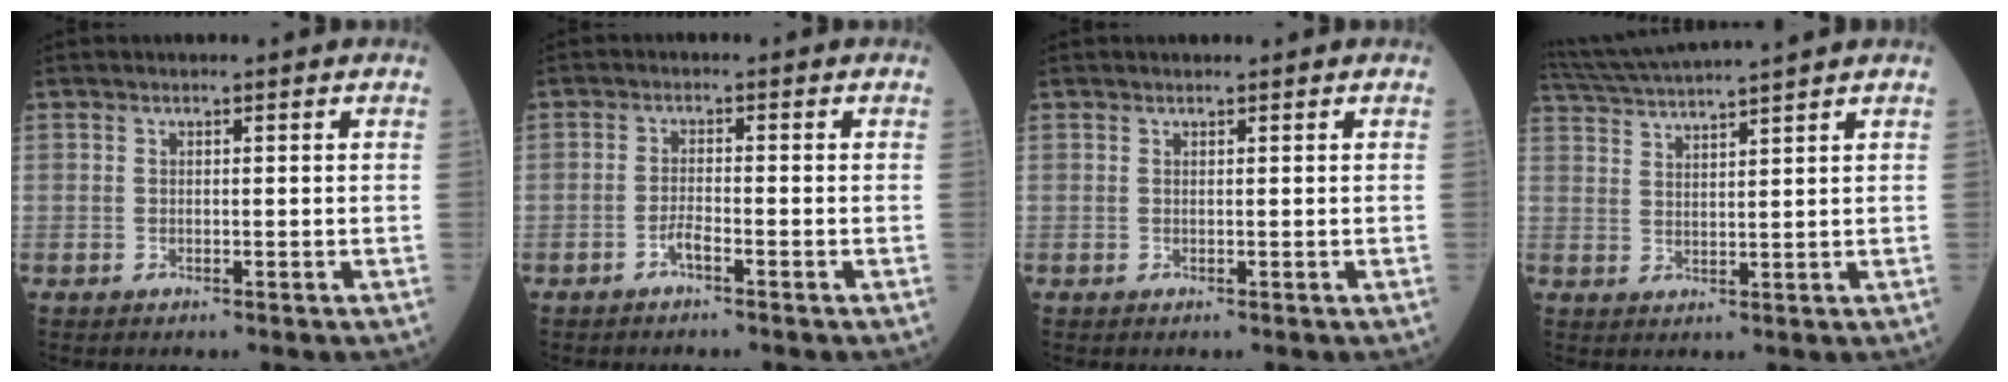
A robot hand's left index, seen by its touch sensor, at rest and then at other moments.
{"total": 1.6, "force": [-1.2, 0.0, 1.2], "torque": [-0.024, 0.001, -0.024]}
{"total": 0.8, "force": [0.7, -0.1, 0.3], "torque": [-0.011, 0.007, 0.016]}
{"total": 10.5, "force": [9.4, -1.6, 4.3], "torque": [-0.085, 0.022, 0.156]}